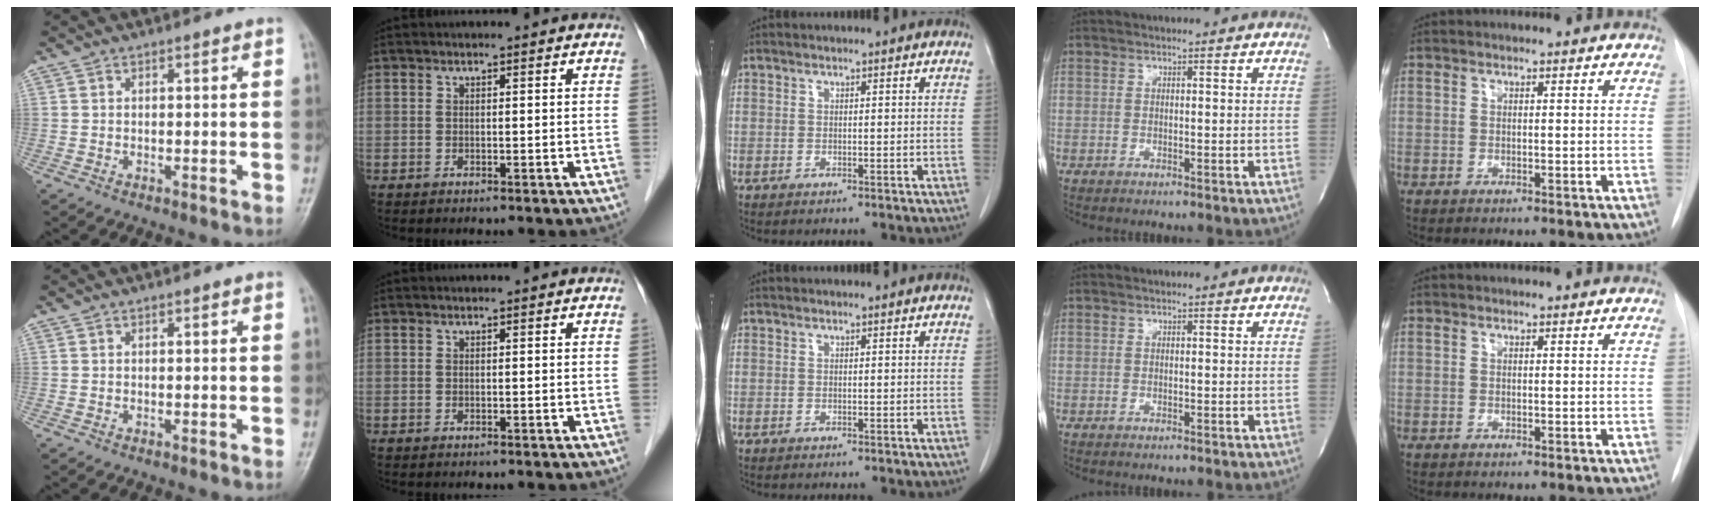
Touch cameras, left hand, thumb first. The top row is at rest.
{}